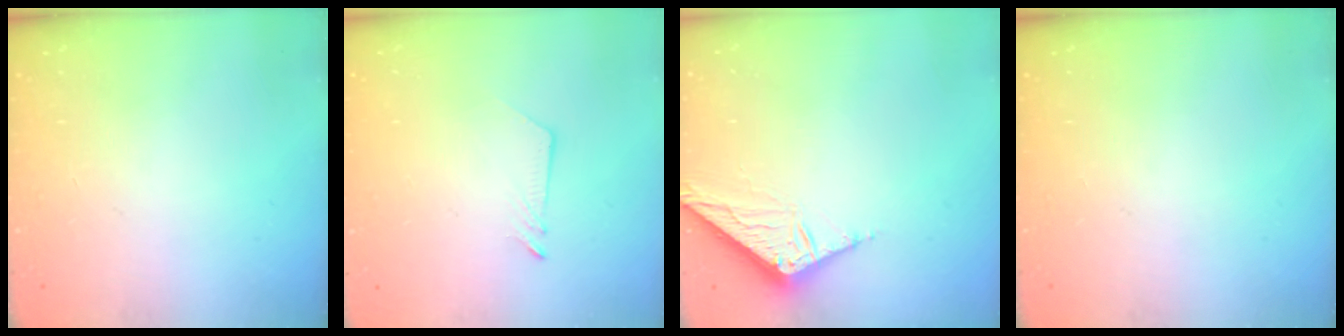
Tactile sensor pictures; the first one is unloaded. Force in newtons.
{"total": 2.6, "press": 2.6, "slide": 0.3}
{"total": 8.3, "press": 8.3, "slide": 0.5}
{"total": 0.0}